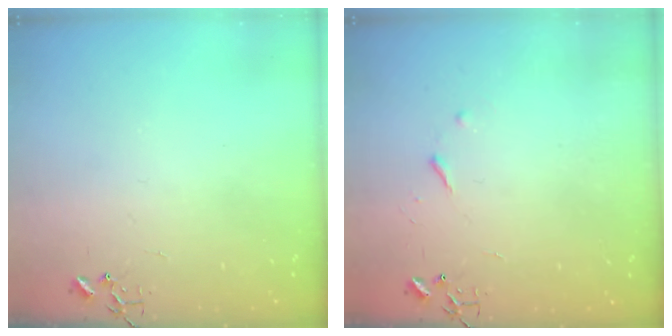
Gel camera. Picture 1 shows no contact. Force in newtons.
{"total": 3.4, "press": 3.3, "slide": 0.6}